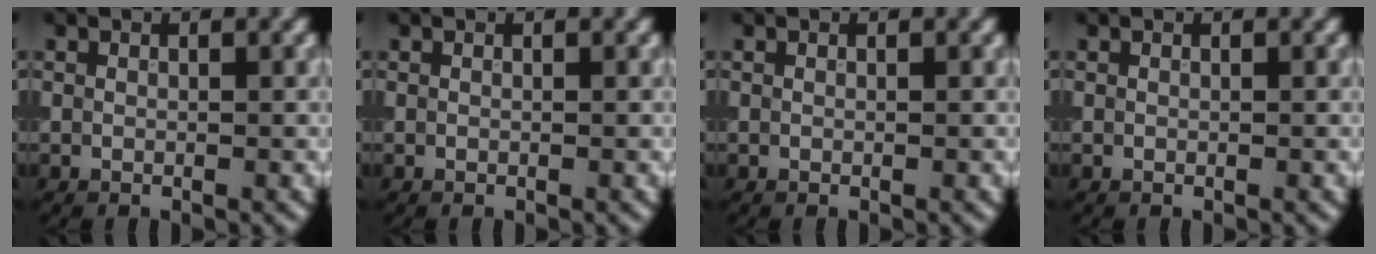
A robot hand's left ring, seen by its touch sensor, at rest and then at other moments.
{"total": 0.0}
{"total": 0.0}
{"total": 0.0}